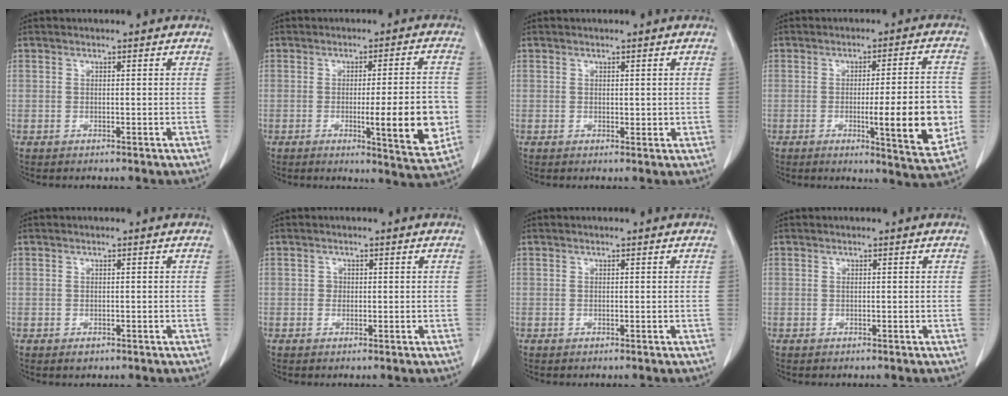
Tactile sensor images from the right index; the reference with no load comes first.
{"total": 11.4, "force": [-2.2, 1.2, 11.1], "torque": [-0.144, -0.009, -0.024]}
{"total": 1.3, "force": [0.2, 0.7, 1.1], "torque": [-0.014, -0.006, 0.006]}
{"total": 12.7, "force": [-2.4, 1.5, 12.4], "torque": [-0.162, -0.004, -0.026]}
{"total": 0.7, "force": [-0.4, 0.5, 0.2], "torque": [-0.003, 0.002, -0.003]}
{"total": 0.9, "force": [0.0, 0.8, 0.3], "torque": [0.000, 0.003, 0.001]}
{"total": 0.0}
{"total": 0.0}